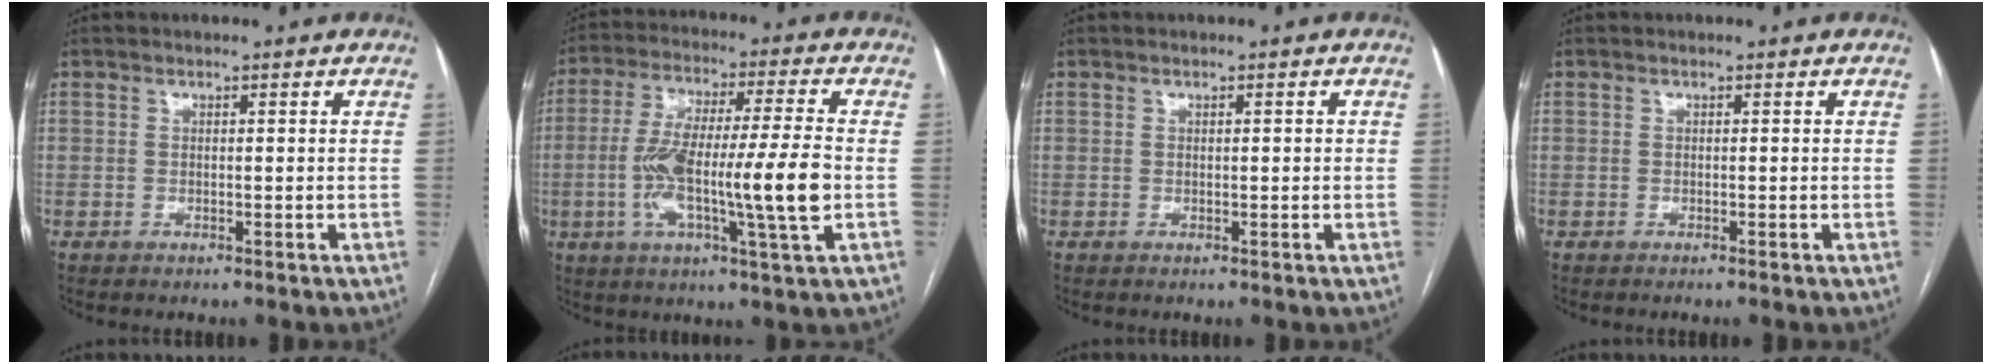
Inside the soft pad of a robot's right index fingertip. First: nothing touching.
{"total": 16.0, "force": [-2.6, 0.8, 15.8], "torque": [-0.293, 0.002, -0.050]}
{"total": 0.7, "force": [0.1, 0.2, 0.7], "torque": [-0.010, 0.001, 0.002]}
{"total": 0.0}